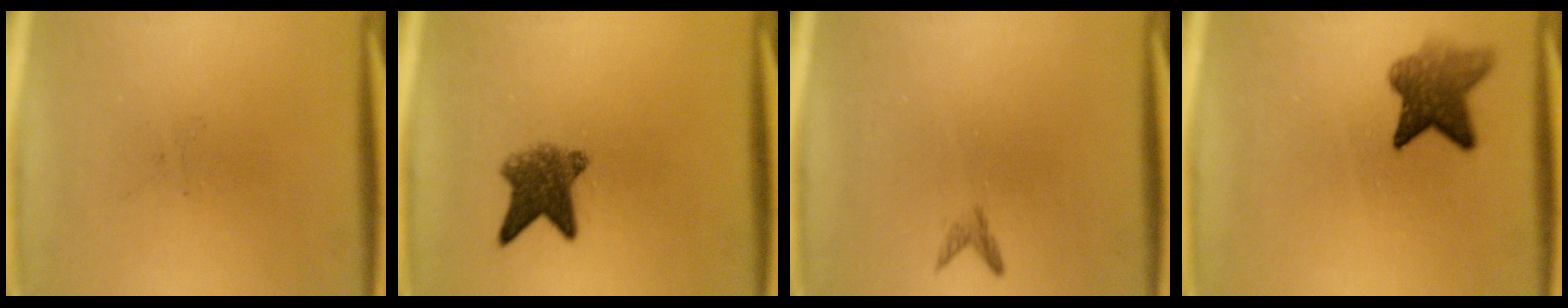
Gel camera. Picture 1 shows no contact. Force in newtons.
{"total": 5.6}
{"total": 0.8}
{"total": 5.9}